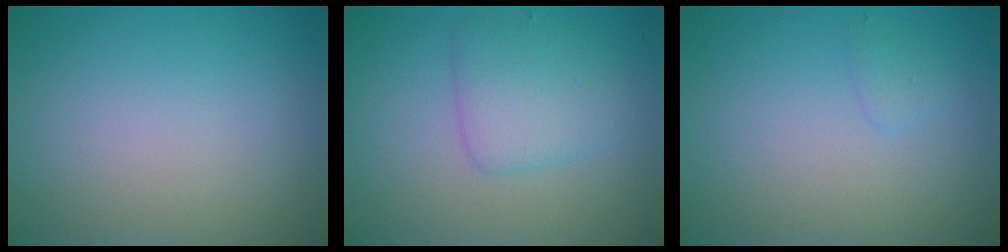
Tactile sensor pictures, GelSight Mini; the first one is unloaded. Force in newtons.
{"total": 3.3, "press": 3.3, "slide": 0.1}
{"total": 0.8, "press": 0.8, "slide": 0.1}